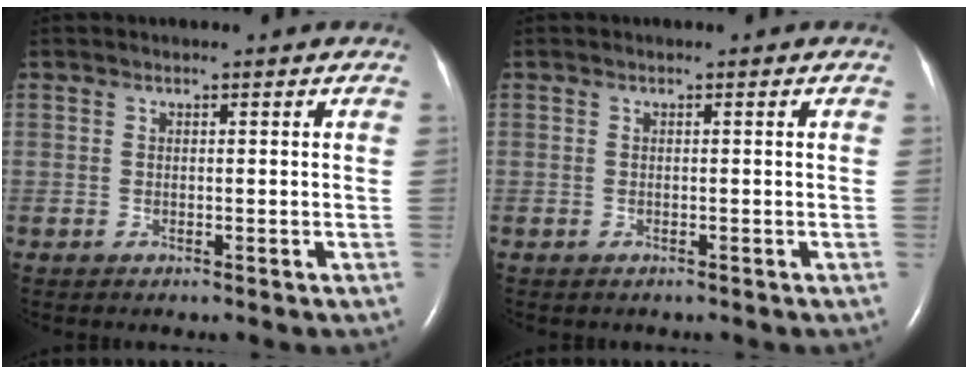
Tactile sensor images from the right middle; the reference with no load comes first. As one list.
[{"total": 0.0}]